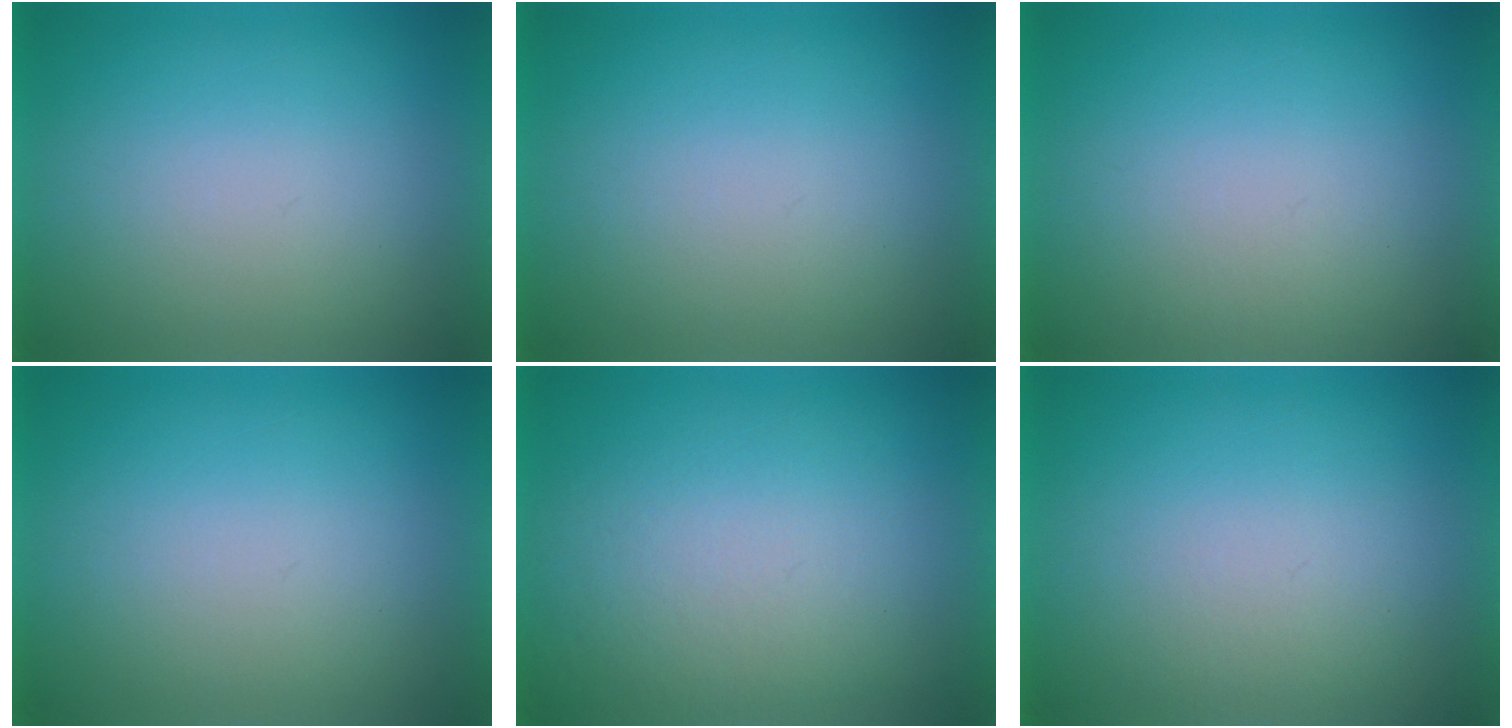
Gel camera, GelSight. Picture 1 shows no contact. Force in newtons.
{"total": 0.0}
{"total": 1.1}
{"total": 0.0}
{"total": 3.8}
{"total": 1.3}